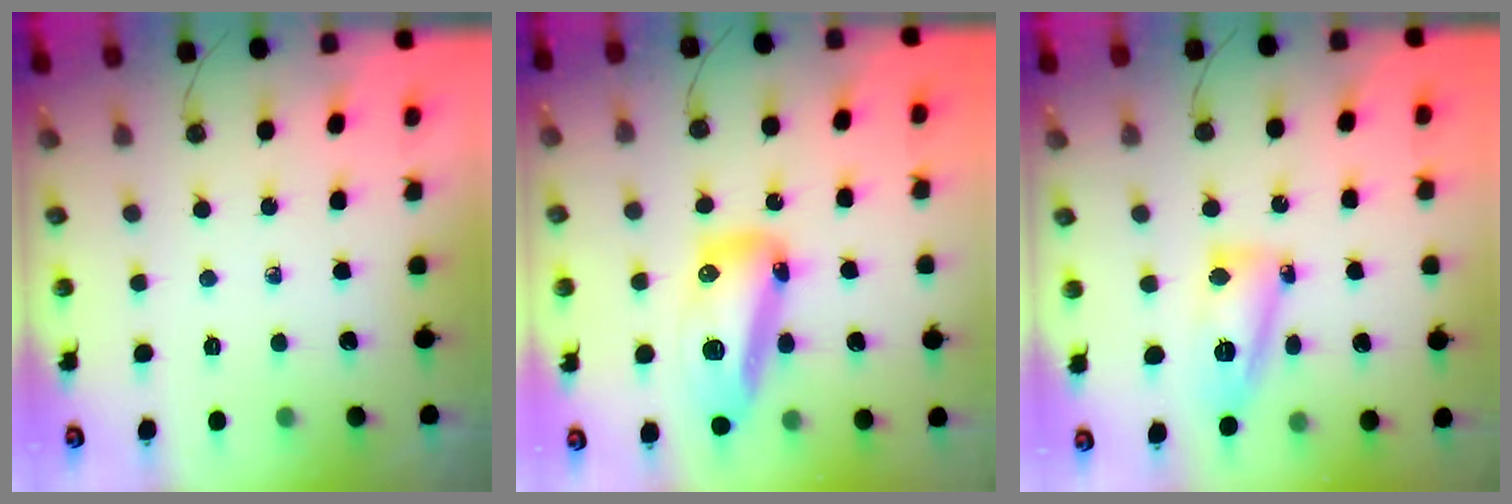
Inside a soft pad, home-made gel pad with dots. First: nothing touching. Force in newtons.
{"total": 16.4, "press": 16.3, "slide": 1.7}
{"total": 13.0, "press": 12.9, "slide": 1.5}